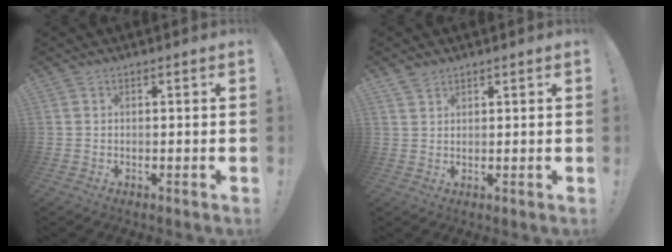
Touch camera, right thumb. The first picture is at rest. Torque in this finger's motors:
{"motor_torque": [-0.02, -0.01, 0.11, 0.01, 0.00]}